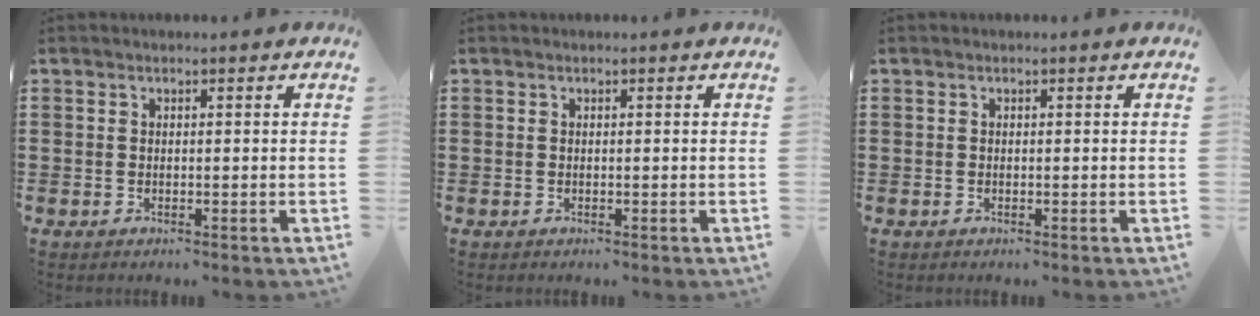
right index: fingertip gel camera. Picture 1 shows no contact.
{"total": 0.0}
{"total": 0.0}